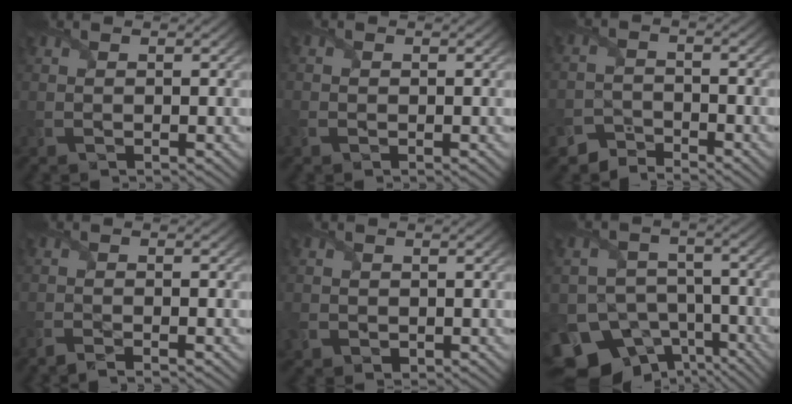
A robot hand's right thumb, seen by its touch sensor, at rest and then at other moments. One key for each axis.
{"total": 1.4, "fx": -0.7, "fy": 1.0, "fz": 0.6, "tx": -0.020, "ty": -0.003, "tz": -0.017}
{"total": 3.0, "fx": -3.0, "fy": 0.6, "fz": 0.1, "tx": 0.001, "ty": 0.003, "tz": -0.068}
{"total": 2.0, "fx": -1.7, "fy": -0.4, "fz": 1.1, "tx": -0.024, "ty": -0.004, "tz": -0.036}
{"total": 2.3, "fx": -0.6, "fy": 2.1, "fz": 0.7, "tx": -0.031, "ty": -0.007, "tz": -0.009}
{"total": 14.2, "fx": -9.0, "fy": 10.0, "fz": 4.3, "tx": -0.112, "ty": -0.046, "tz": -0.146}